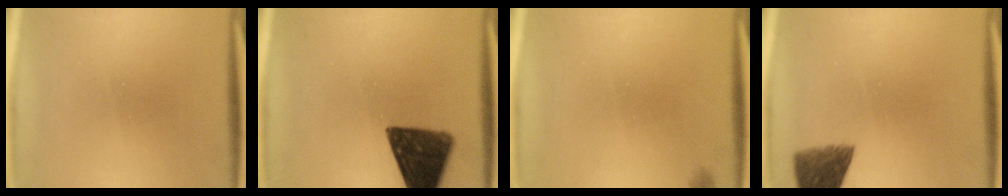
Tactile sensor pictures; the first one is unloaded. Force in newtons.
{"total": 13.1}
{"total": 0.6}
{"total": 6.5}